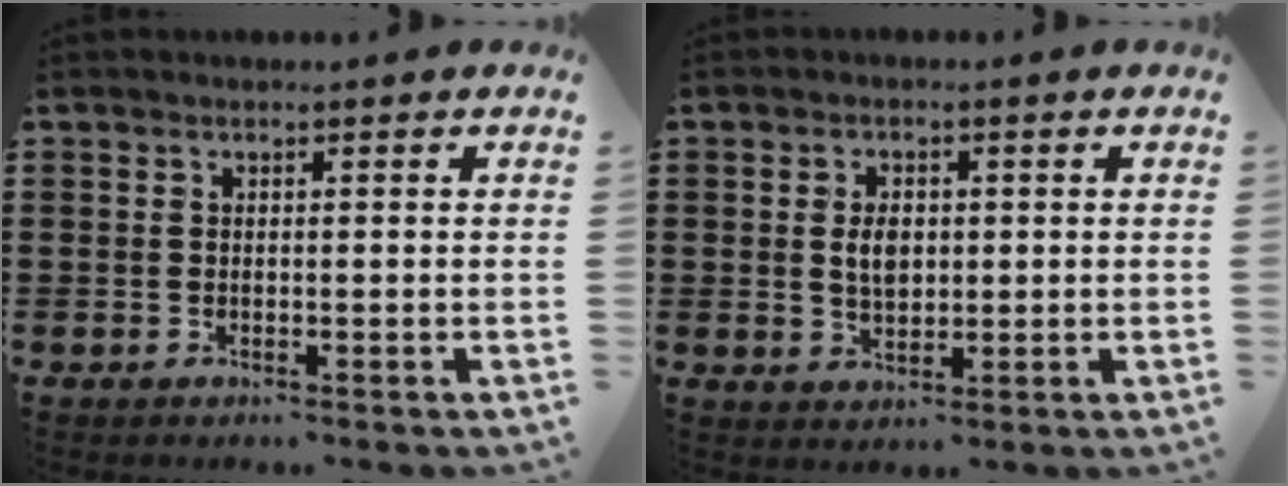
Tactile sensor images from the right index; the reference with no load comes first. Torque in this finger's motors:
{"motor_torque": [0.30, 0.16, 0.42, 0.07]}